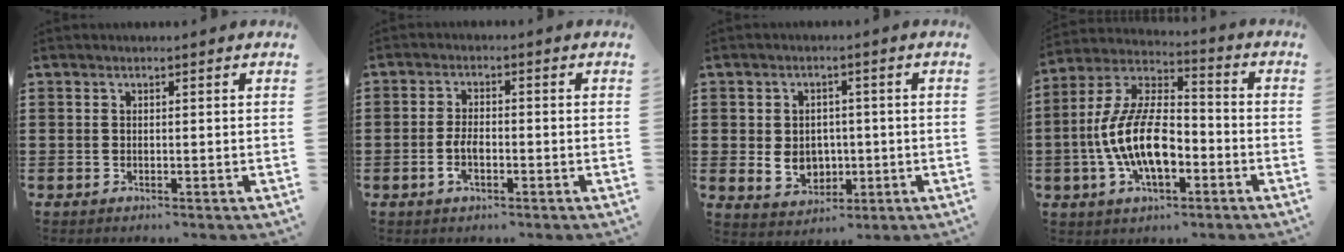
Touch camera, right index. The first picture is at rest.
{"total": 3.5, "force": [-1.2, 1.6, 2.9], "torque": [-0.068, -0.002, -0.026]}
{"total": 4.8, "force": [-0.4, 4.0, 2.5], "torque": [-0.044, 0.000, -0.010]}
{"total": 13.1, "force": [-3.9, 6.1, 10.9], "torque": [-0.253, -0.003, -0.076]}